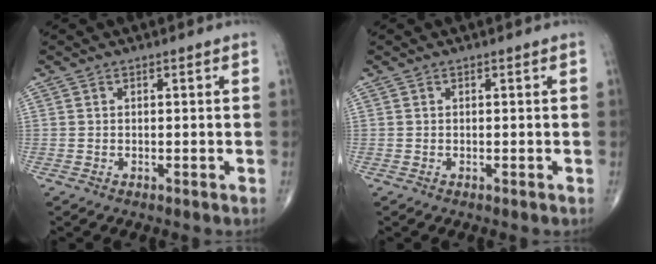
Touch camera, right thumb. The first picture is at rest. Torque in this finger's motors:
{"motor_torque": [0.00, 0.01, -0.07, -0.03, 0.00]}